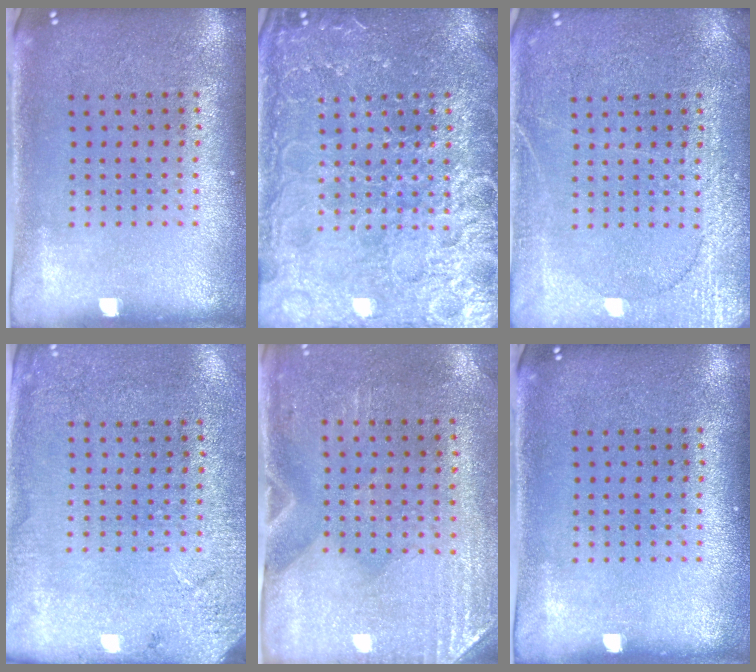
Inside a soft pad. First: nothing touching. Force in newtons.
{"total": 6.9, "press": 6.8, "slide": 0.8}
{"total": 4.3, "press": 4.3, "slide": 0.6}
{"total": 2.6, "press": 2.4, "slide": 1.1}
{"total": 2.9, "press": 2.5, "slide": 1.5}
{"total": 0.0}